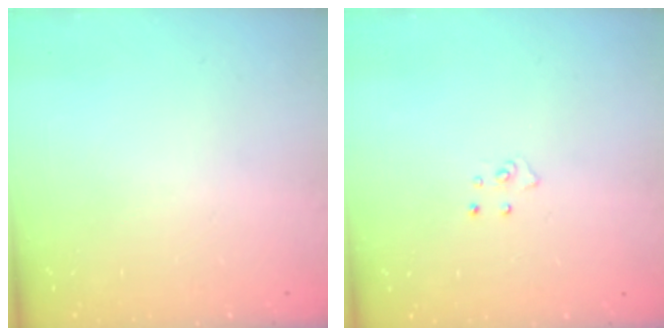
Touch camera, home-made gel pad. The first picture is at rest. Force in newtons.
{"total": 4.1, "press": 4.1, "slide": 0.4}